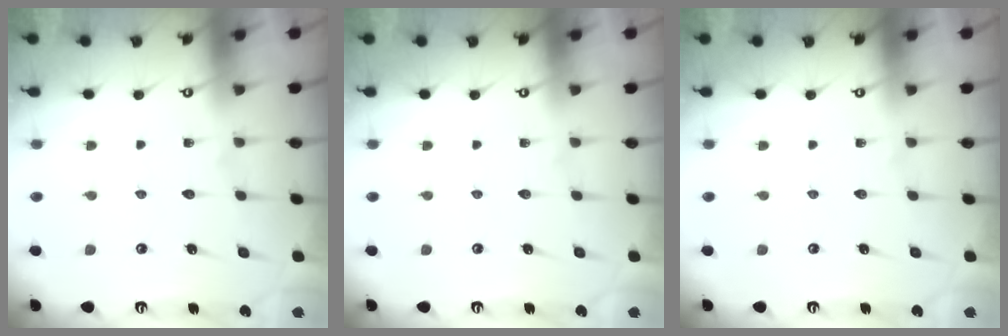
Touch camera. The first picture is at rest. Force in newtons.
{"total": 0.0}
{"total": 0.0}